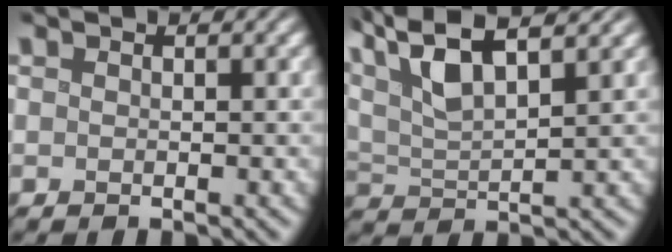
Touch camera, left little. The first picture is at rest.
{"total": 9.3, "force": [5.8, 3.0, 6.6], "torque": [-0.128, 0.028, 0.085]}